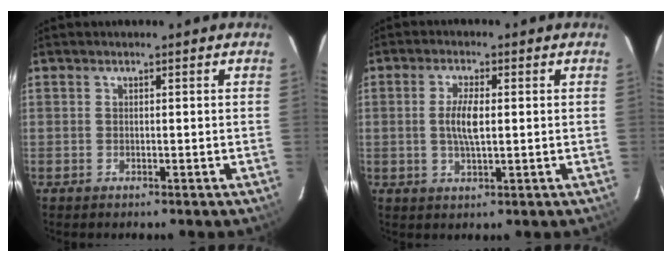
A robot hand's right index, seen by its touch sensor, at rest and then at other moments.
{"total": 5.0, "force": [0.2, 1.6, 4.7], "torque": [-0.091, 0.001, 0.005]}